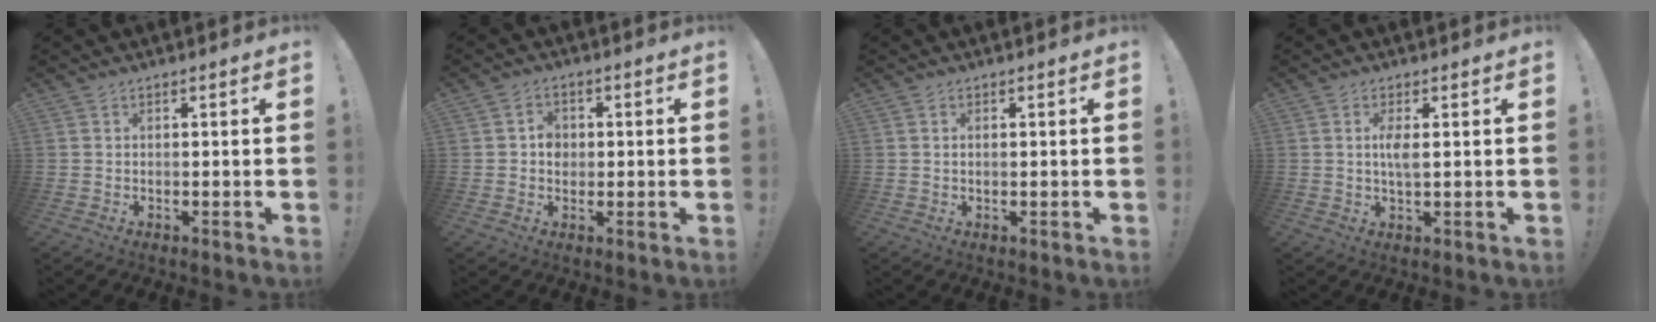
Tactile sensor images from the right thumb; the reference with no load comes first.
{"total": 4.2, "force": [-0.3, 3.6, 2.1], "torque": [-0.023, 0.001, -0.008]}
{"total": 1.0, "force": [0.2, 0.4, 0.8], "torque": [-0.019, 0.003, 0.005]}
{"total": 3.8, "force": [0.5, 1.0, 3.6], "torque": [-0.069, 0.001, 0.006]}